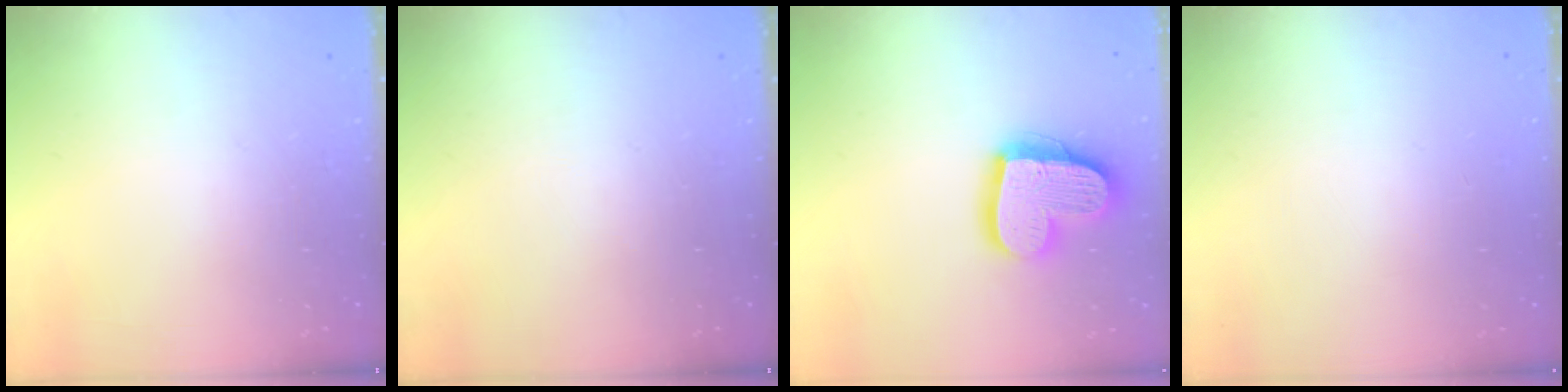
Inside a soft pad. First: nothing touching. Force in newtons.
{"total": 0.0}
{"total": 17.9, "press": 17.9, "slide": 1.4}
{"total": 0.0}